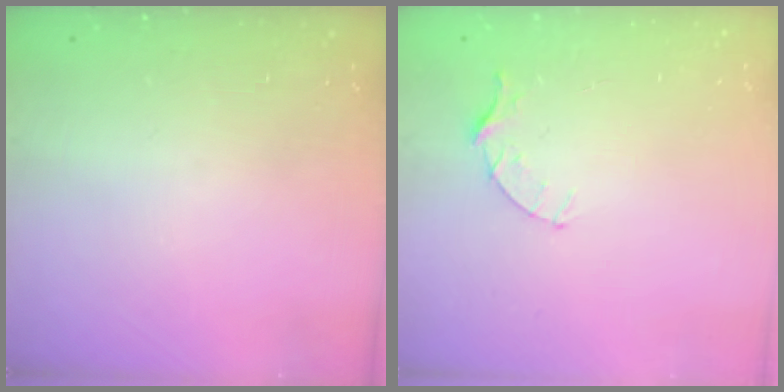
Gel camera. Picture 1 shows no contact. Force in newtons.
{"total": 3.4, "press": 3.4, "slide": 0.4}